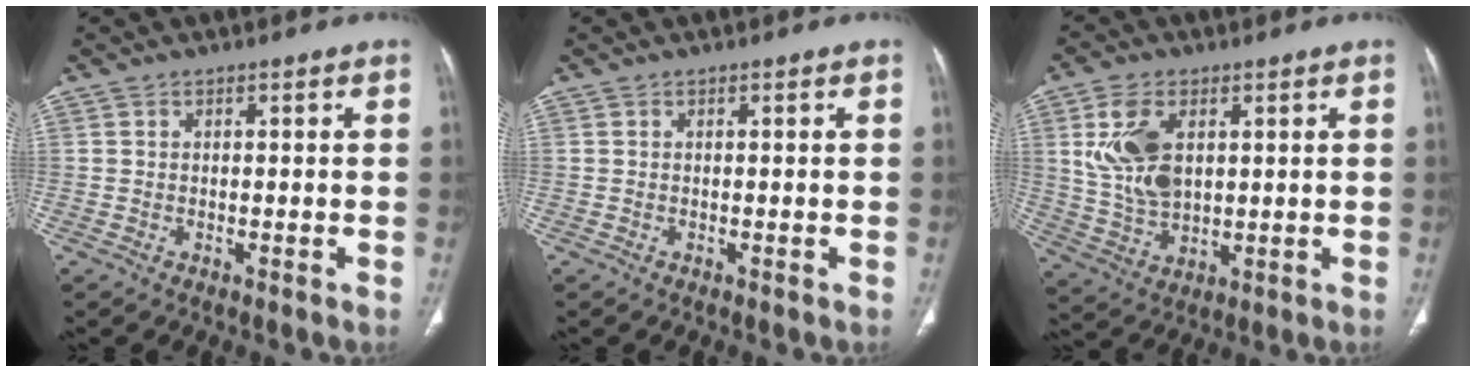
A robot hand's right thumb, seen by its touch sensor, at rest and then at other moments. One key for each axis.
{"total": 0.0}
{"total": 11.5, "fx": 2.9, "fy": 7.0, "fz": 8.6, "tx": -0.165, "ty": -0.009, "tz": 0.065}